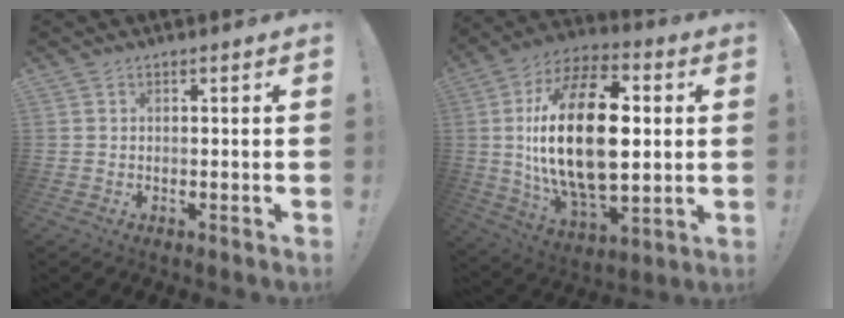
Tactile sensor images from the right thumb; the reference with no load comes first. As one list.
[{"total": 29.5, "force": [1.9, 15.7, 24.8], "torque": [-0.468, -0.006, 0.032]}]